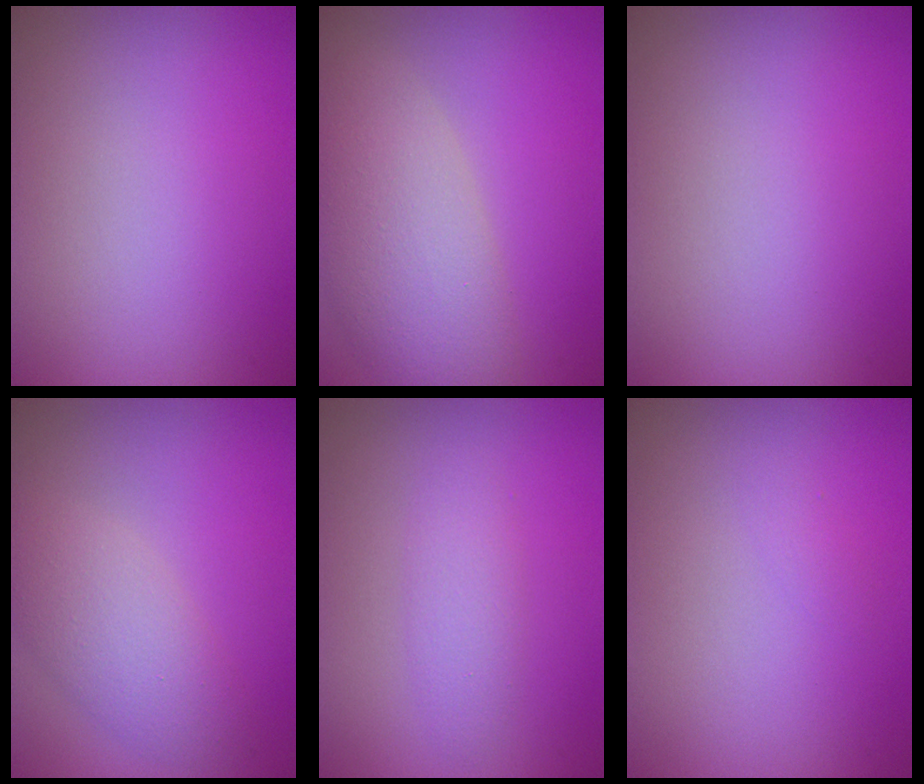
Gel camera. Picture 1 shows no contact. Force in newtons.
{"total": 6.9, "press": 6.9, "slide": 0.6}
{"total": 0.0}
{"total": 3.8, "press": 3.8, "slide": 0.3}
{"total": 1.9, "press": 1.9, "slide": 0.1}
{"total": 0.5, "press": 0.5, "slide": 0.0}